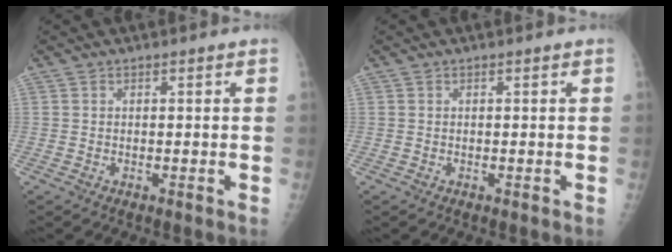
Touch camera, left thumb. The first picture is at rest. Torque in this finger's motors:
{"motor_torque": [0.00, 0.00, -0.02, -0.02, 0.00]}